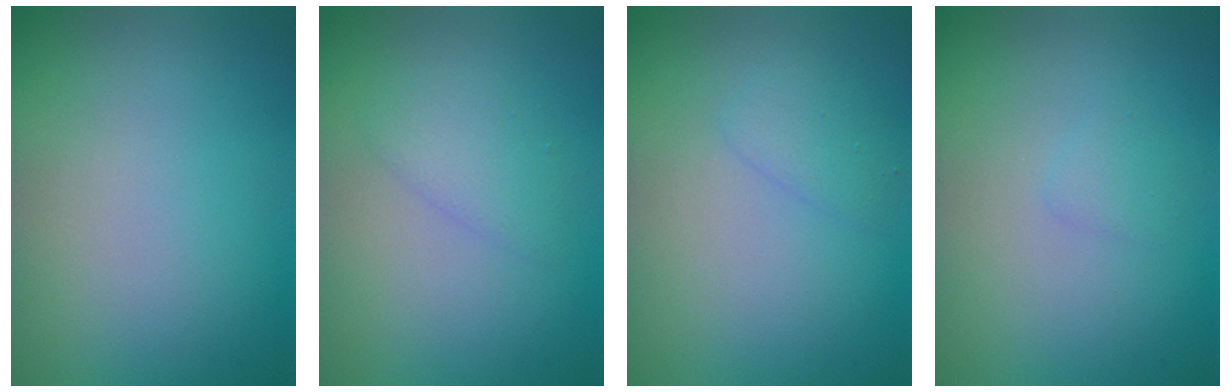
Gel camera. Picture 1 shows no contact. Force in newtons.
{"total": 1.7, "press": 1.7, "slide": 0.2}
{"total": 1.3, "press": 1.3, "slide": 0.0}
{"total": 0.8, "press": 0.8, "slide": 0.0}